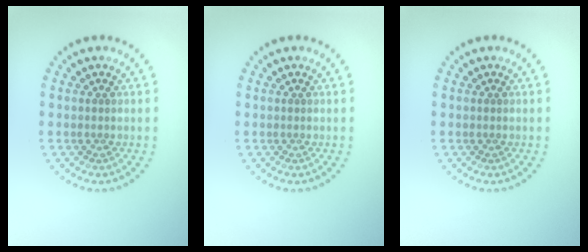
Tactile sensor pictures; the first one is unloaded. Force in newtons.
{"total": 0.0}
{"total": 0.0}